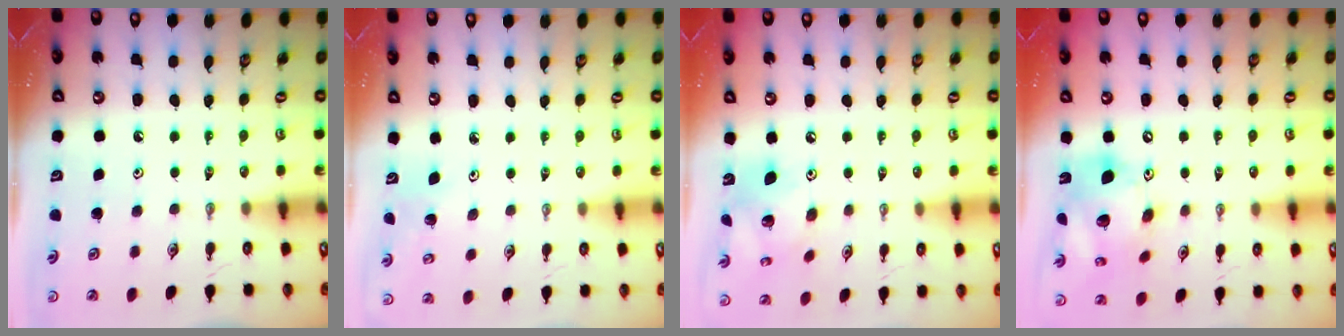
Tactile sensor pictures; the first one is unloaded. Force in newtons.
{"total": 3.9, "press": 3.8, "slide": 0.5}
{"total": 11.7, "press": 11.6, "slide": 1.0}
{"total": 16.6, "press": 16.4, "slide": 2.7}